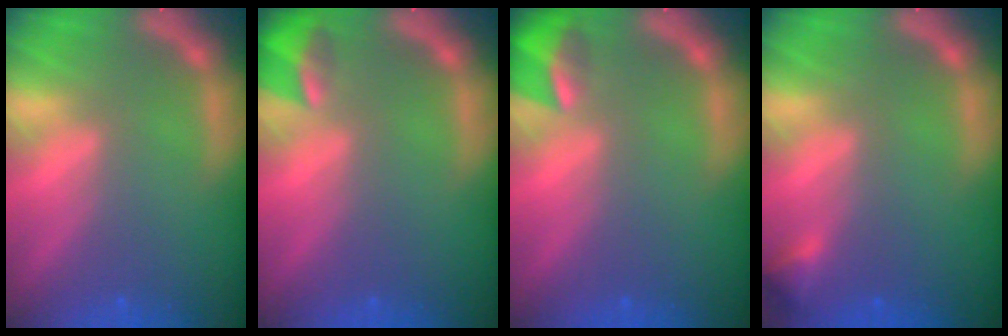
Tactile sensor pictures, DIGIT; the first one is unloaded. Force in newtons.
{"total": 2.9}
{"total": 3.4}
{"total": 1.4}